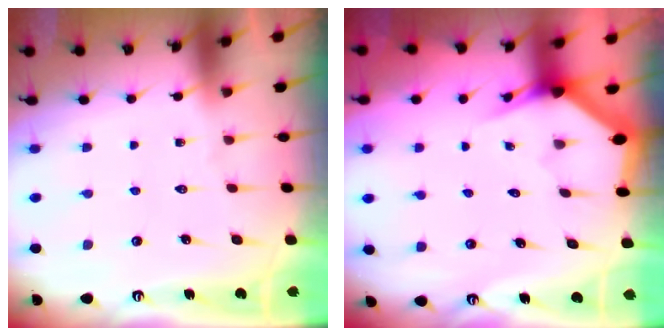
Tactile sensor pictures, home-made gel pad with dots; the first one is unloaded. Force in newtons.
{"total": 3.0, "press": 3.0, "slide": 0.0}